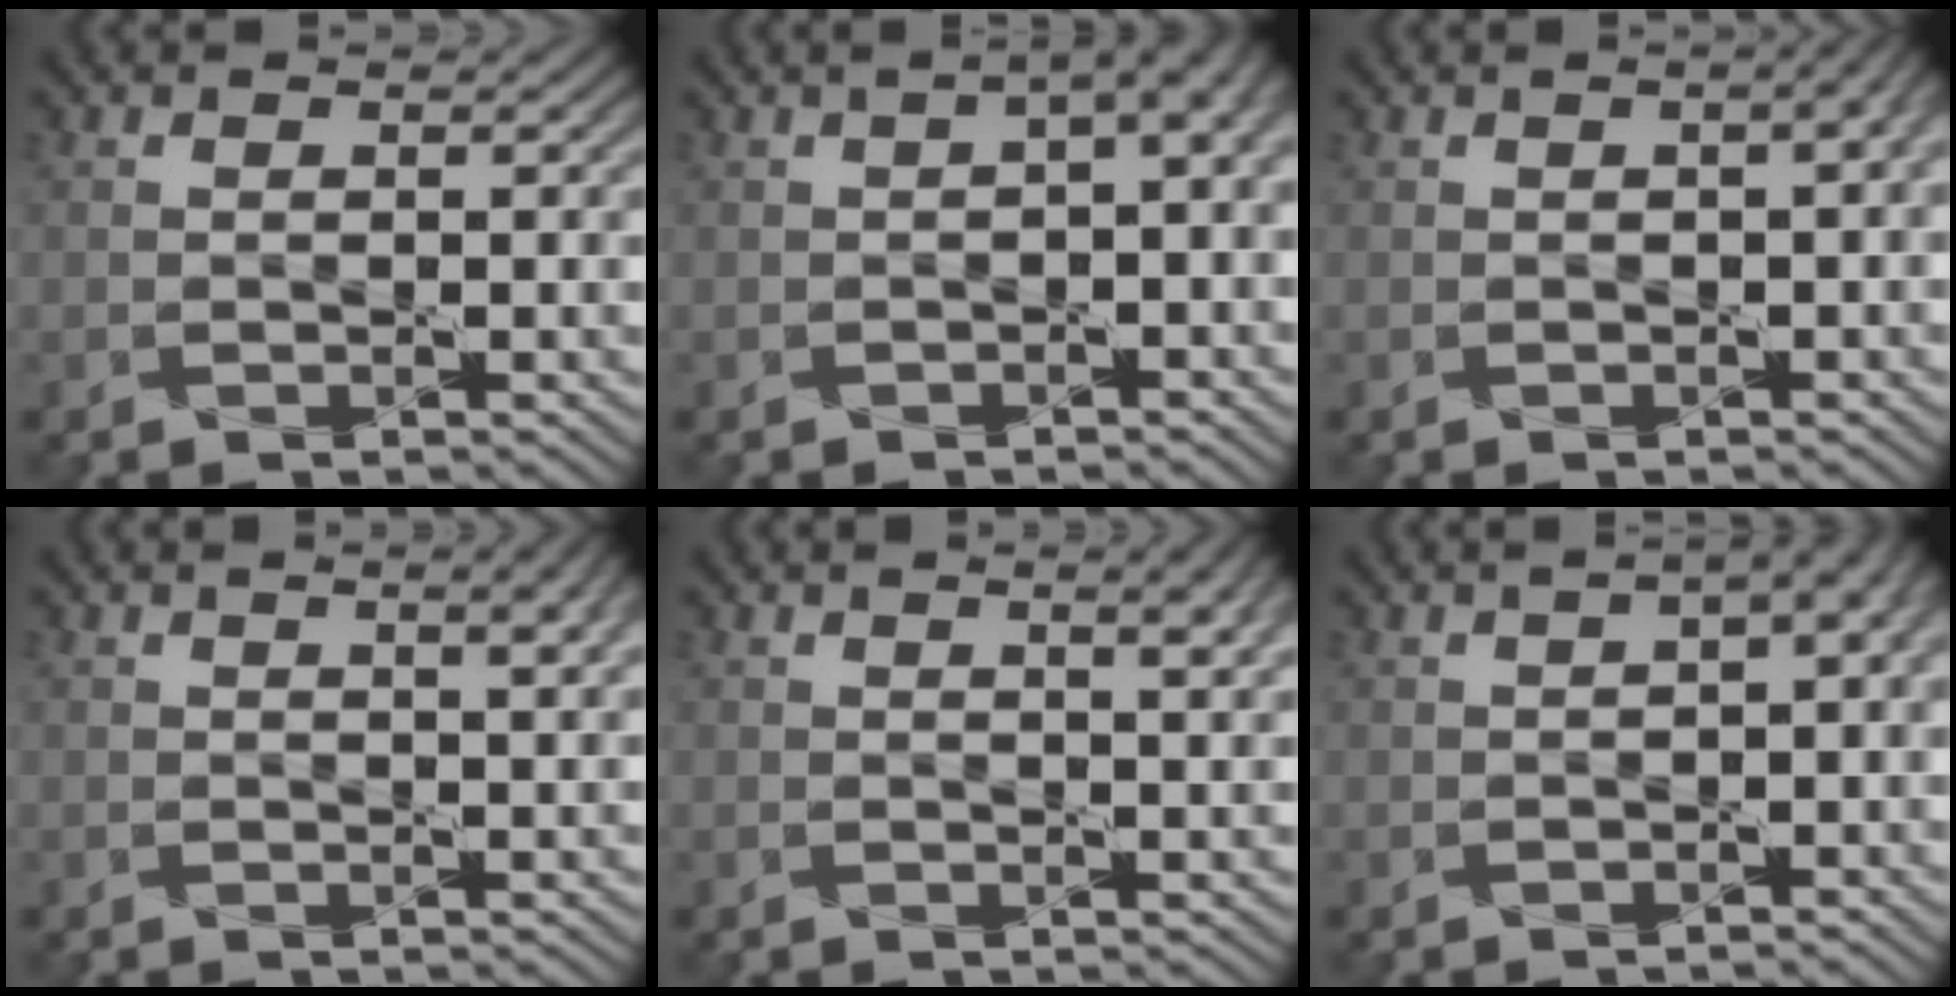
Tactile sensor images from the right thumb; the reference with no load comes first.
{"total": 4.1, "force": [0.6, 1.3, 3.8], "torque": [-0.049, 0.007, 0.009]}
{"total": 3.8, "force": [0.6, 1.6, 3.4], "torque": [-0.031, 0.008, 0.006]}
{"total": 3.1, "force": [1.3, 0.8, 2.7], "torque": [-0.035, 0.004, 0.014]}
{"total": 3.5, "force": [1.6, 0.9, 3.0], "torque": [-0.040, 0.004, 0.018]}
{"total": 4.2, "force": [0.4, 1.5, 3.9], "torque": [-0.050, 0.002, 0.007]}